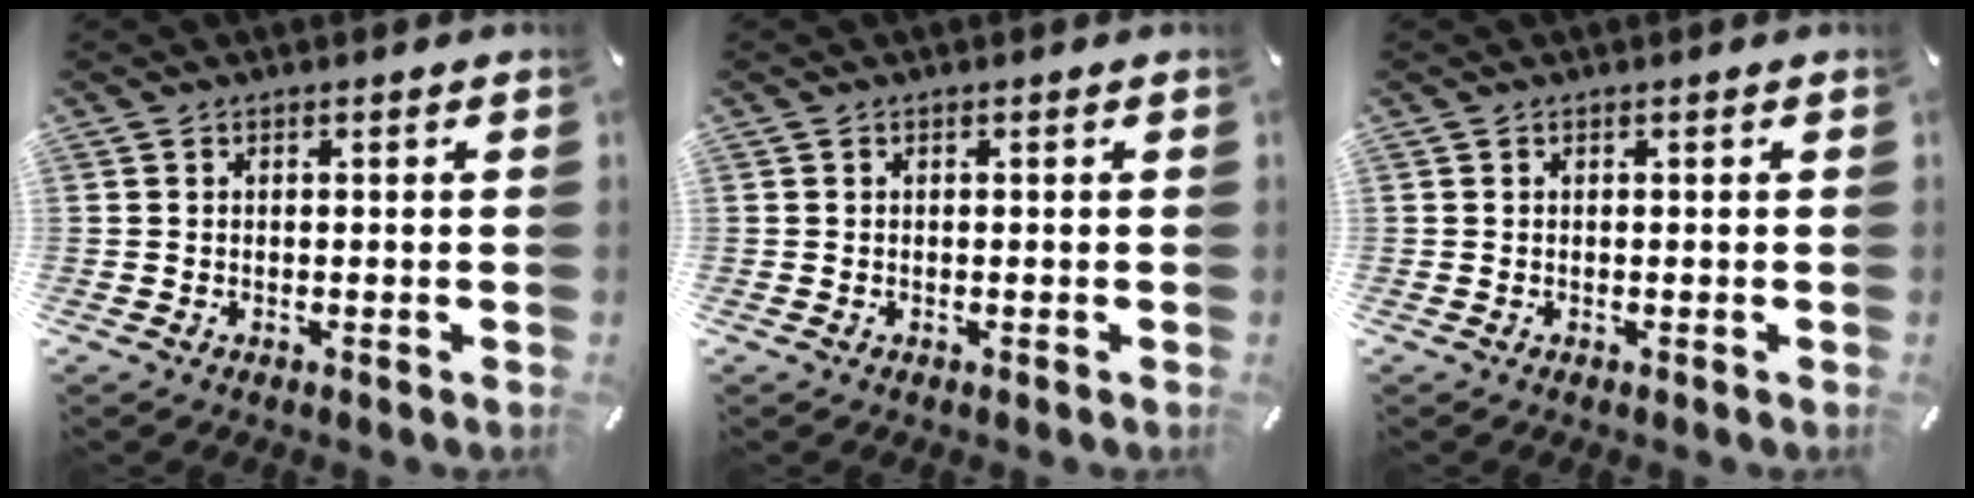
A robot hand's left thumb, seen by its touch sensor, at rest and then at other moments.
{"total": 0.0}
{"total": 0.0}